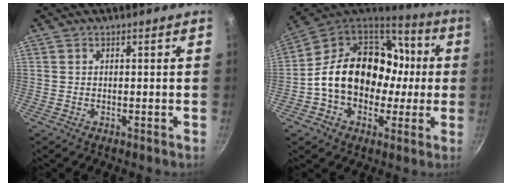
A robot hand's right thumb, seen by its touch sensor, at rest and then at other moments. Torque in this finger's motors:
{"motor_torque": [1.54, 3.48, 1.56, -0.83, 0.25]}